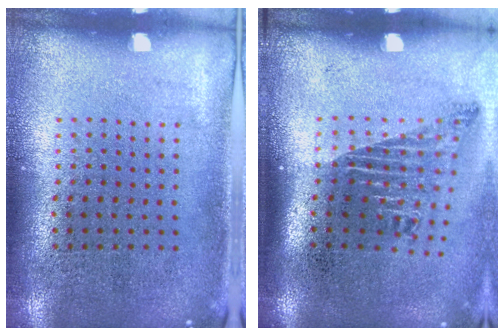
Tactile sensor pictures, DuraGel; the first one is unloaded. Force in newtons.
{"total": 1.8, "press": 1.2, "slide": 1.3}